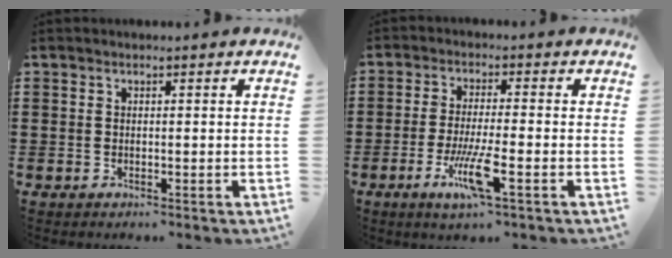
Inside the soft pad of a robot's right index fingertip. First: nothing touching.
{"total": 7.2, "force": [-3.0, 0.8, 6.5], "torque": [-0.129, -0.016, -0.056]}